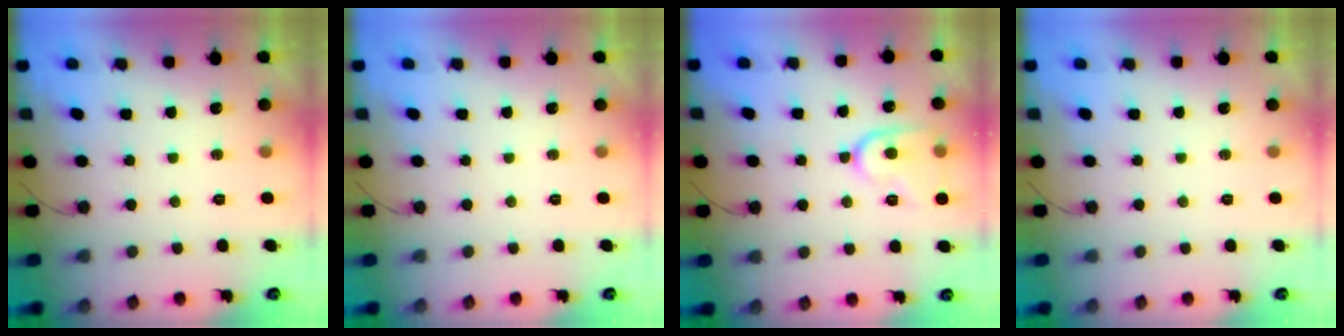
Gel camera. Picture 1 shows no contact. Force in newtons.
{"total": 0.0}
{"total": 12.5, "press": 12.4, "slide": 1.0}
{"total": 0.0}